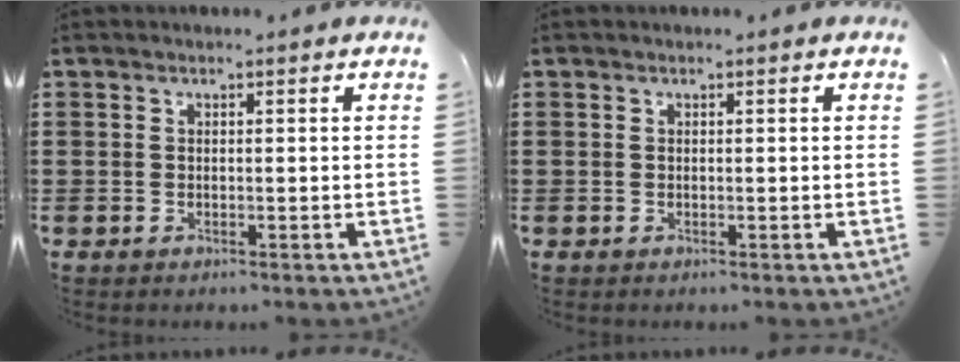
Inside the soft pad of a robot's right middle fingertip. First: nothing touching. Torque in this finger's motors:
{"motor_torque": [0.05, -0.04, 0.03, -0.01]}